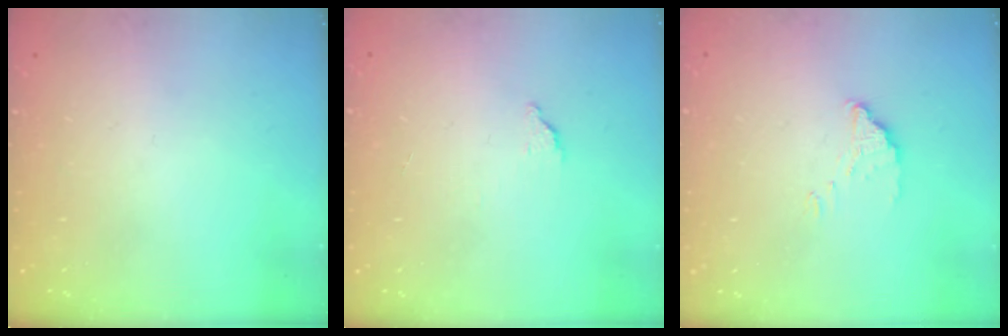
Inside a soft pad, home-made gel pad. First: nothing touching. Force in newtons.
{"total": 2.0, "press": 2.0, "slide": 0.1}
{"total": 2.0, "press": 2.0, "slide": 0.1}